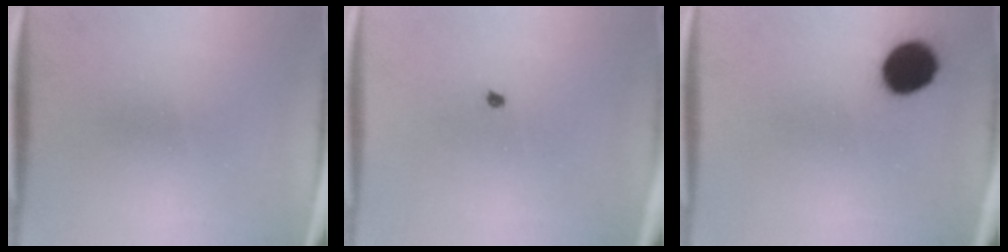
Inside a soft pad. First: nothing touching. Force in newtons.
{"total": 0.5}
{"total": 10.3}